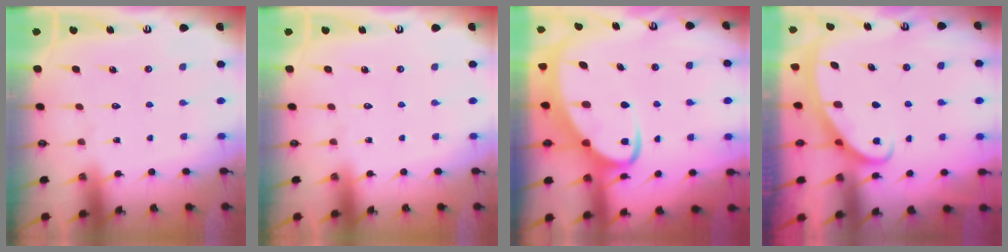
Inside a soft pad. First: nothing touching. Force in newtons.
{"total": 0.0}
{"total": 8.0, "press": 7.9, "slide": 1.0}
{"total": 2.4, "press": 2.4, "slide": 0.4}